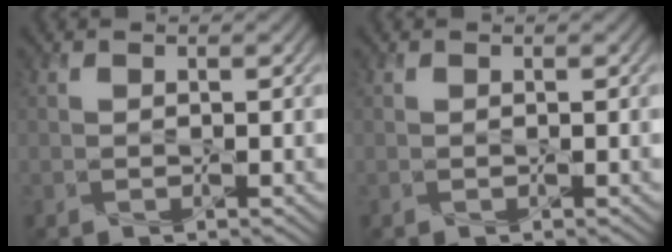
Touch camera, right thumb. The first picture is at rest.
{"total": 0.0}